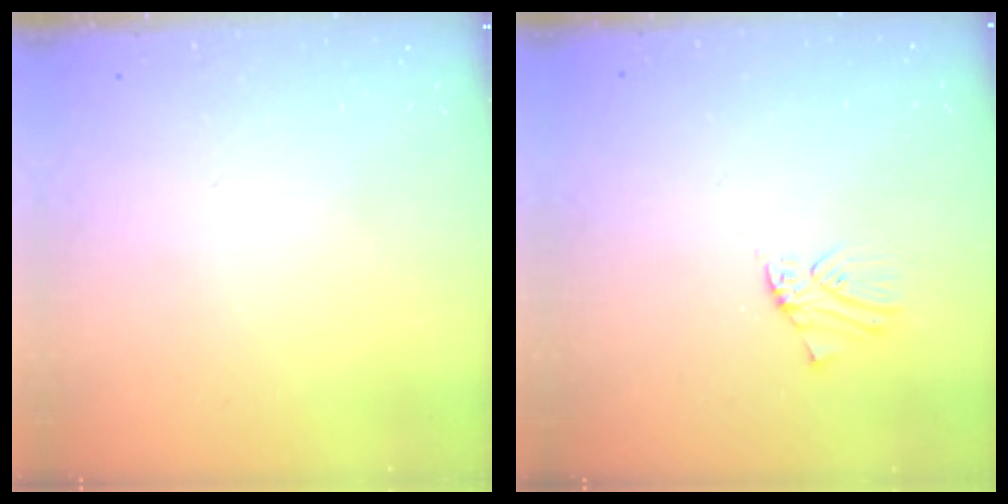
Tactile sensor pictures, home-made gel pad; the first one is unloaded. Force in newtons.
{"total": 0.0}